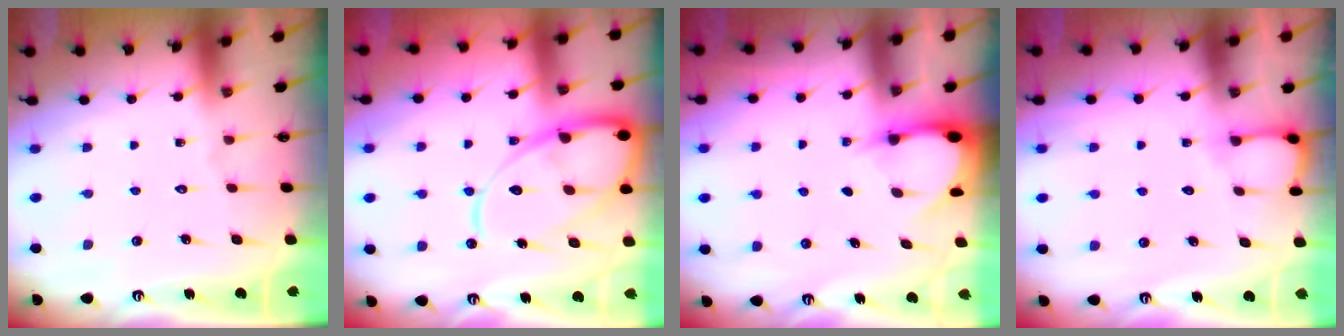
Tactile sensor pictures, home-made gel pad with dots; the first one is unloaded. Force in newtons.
{"total": 15.8, "press": 15.7, "slide": 1.6}
{"total": 2.9, "press": 2.9, "slide": 0.3}
{"total": 3.2, "press": 3.1, "slide": 0.4}